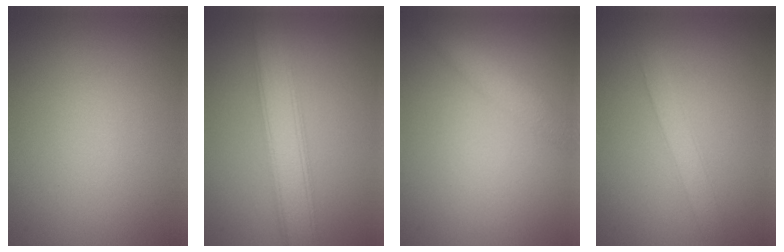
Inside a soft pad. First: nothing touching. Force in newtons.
{"total": 4.9, "press": 4.9, "slide": 0.1}
{"total": 2.4, "press": 2.4, "slide": 0.1}
{"total": 2.0, "press": 2.0, "slide": 0.1}